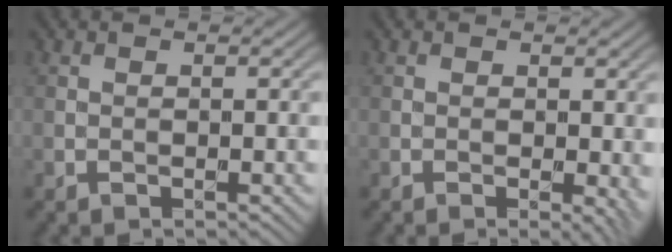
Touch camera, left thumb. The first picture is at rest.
{"total": 2.2, "force": [-0.1, 0.7, 2.1], "torque": [-0.026, -0.006, -0.002]}